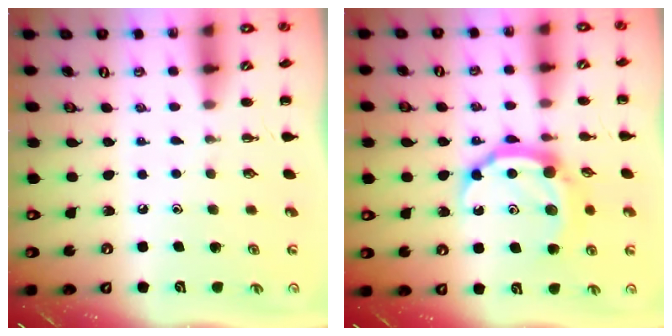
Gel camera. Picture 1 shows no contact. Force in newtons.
{"total": 12.0, "press": 11.9, "slide": 0.9}